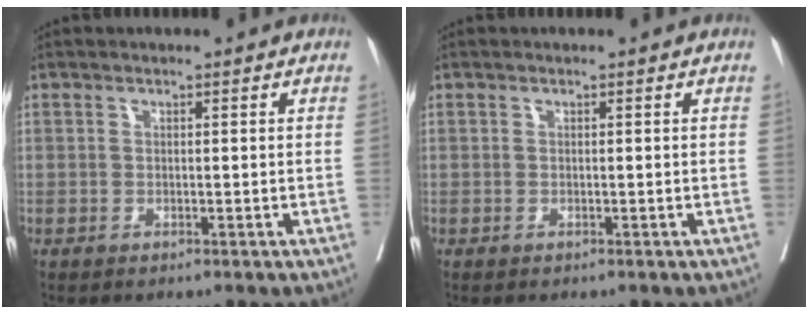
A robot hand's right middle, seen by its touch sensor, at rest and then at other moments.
{"total": 0.0}